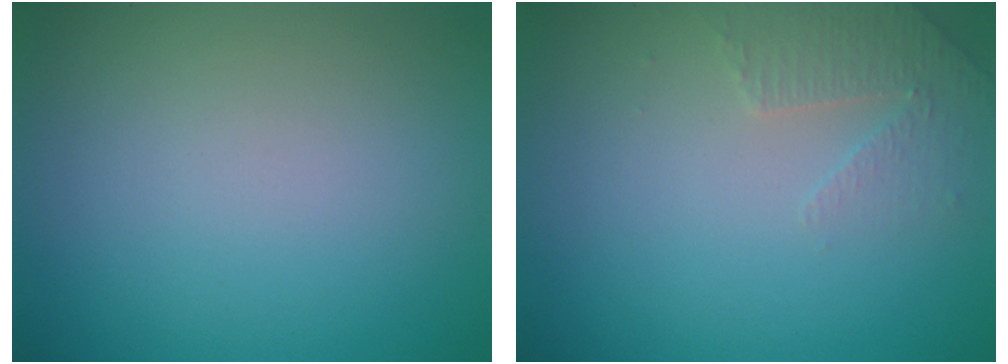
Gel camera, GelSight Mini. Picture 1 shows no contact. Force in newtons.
{"total": 1.9, "press": 1.8, "slide": 0.5}